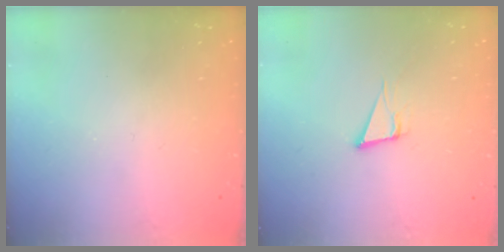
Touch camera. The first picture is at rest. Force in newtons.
{"total": 3.8, "press": 1.9, "slide": 3.3}